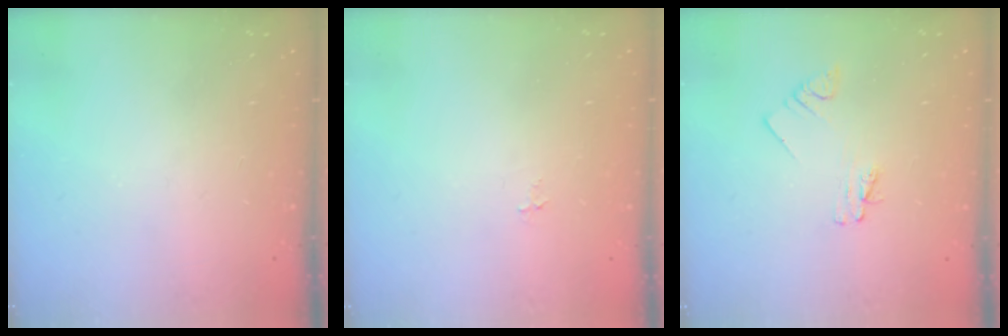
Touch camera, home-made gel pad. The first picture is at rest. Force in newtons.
{"total": 2.7, "press": 2.7, "slide": 0.3}
{"total": 2.9, "press": 2.9, "slide": 0.3}